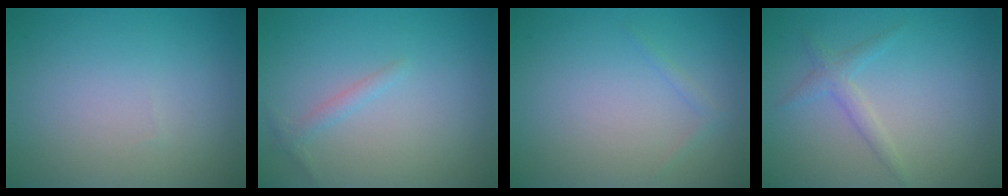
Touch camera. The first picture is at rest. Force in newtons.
{"total": 1.1, "press": 1.1, "slide": 0.1}
{"total": 0.6, "press": 0.6, "slide": 0.1}
{"total": 1.6, "press": 1.6, "slide": 0.1}